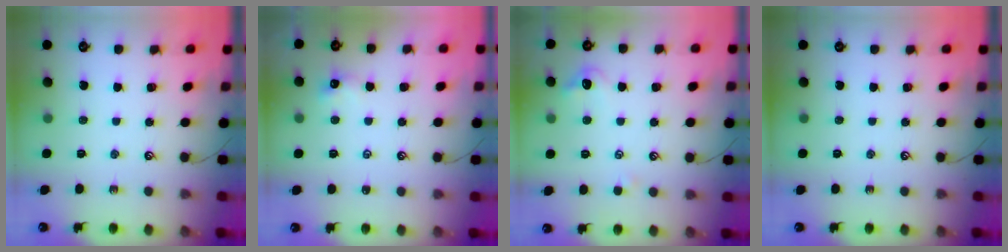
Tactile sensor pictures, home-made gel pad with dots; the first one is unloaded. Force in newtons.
{"total": 2.4, "press": 2.3, "slide": 0.6}
{"total": 0.8, "press": 0.5, "slide": 0.7}
{"total": 0.0}